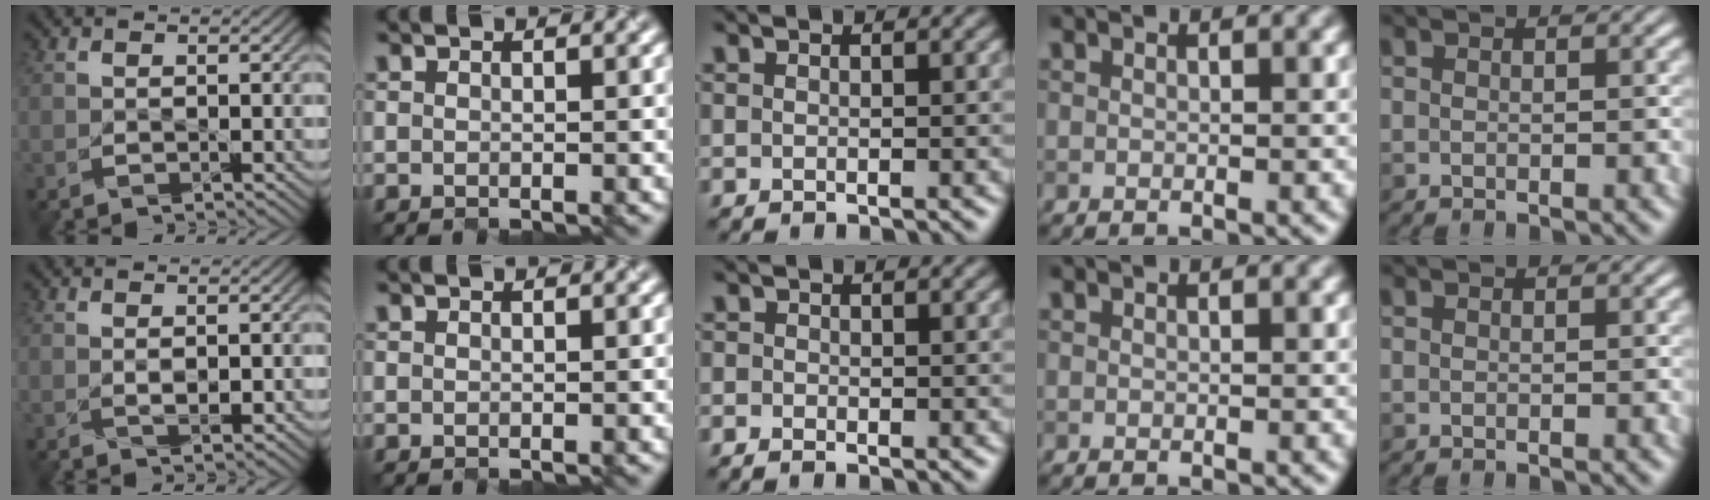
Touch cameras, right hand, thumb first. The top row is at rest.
{"thumb": {"total": 1.6, "force": [0.2, 0.6, 1.5], "torque": [-0.033, -0.003, 0.005]}, "middle": {"total": 0.6, "force": [-0.5, 0.1, 0.2], "torque": [-0.008, -0.006, -0.011]}}